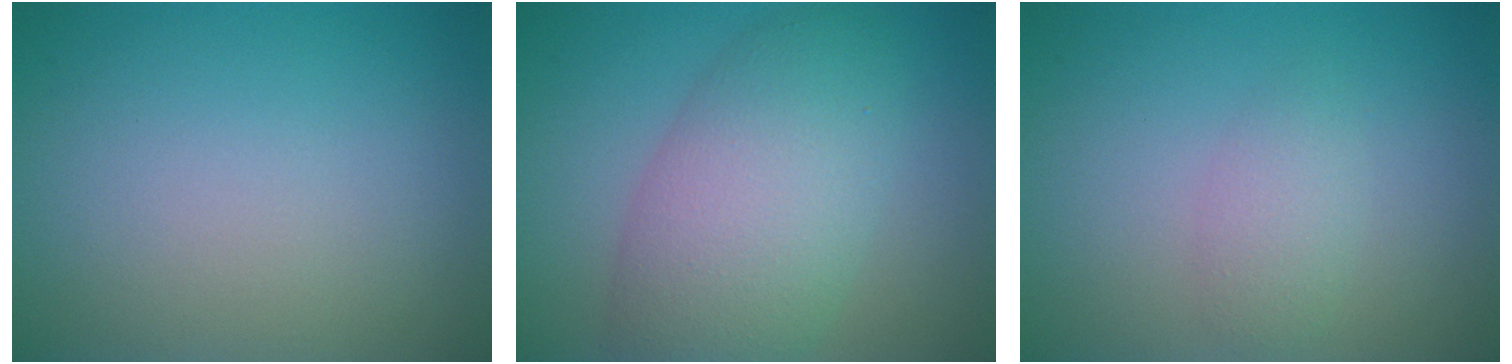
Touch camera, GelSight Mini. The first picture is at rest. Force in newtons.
{"total": 7.5, "press": 7.5, "slide": 0.3}
{"total": 1.8, "press": 1.8, "slide": 0.0}